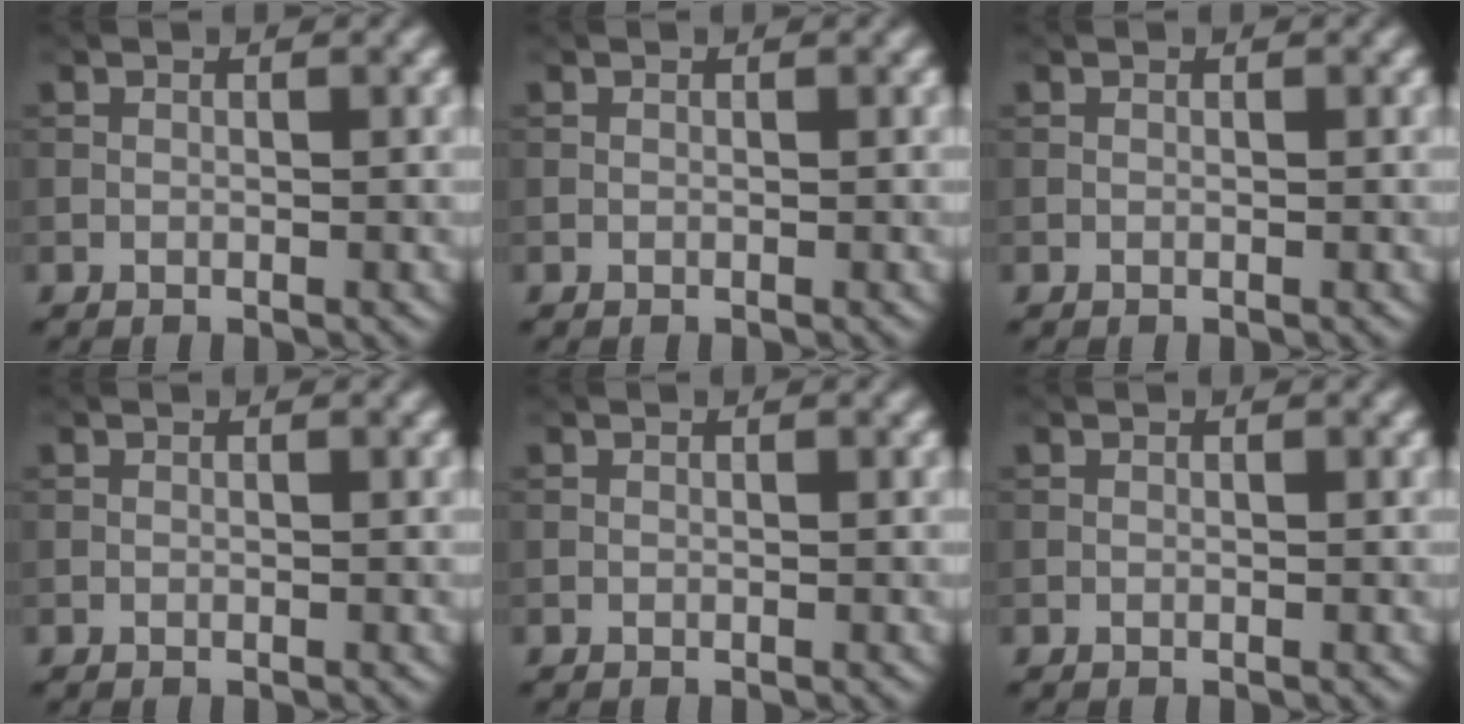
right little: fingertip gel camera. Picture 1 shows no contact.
{"total": 0.0}
{"total": 0.0}
{"total": 0.0}
{"total": 0.0}
{"total": 0.0}